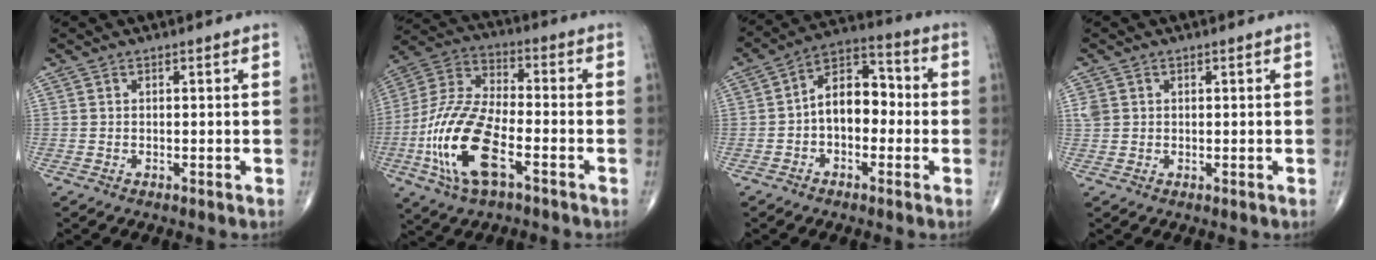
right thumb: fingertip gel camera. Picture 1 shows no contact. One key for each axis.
{"total": 18.0, "fx": -6.4, "fy": 7.8, "fz": 14.9, "tx": -0.320, "ty": 0.024, "tz": -0.121}
{"total": 10.3, "fx": -1.2, "fy": 6.7, "fz": 7.8, "tx": -0.098, "ty": 0.039, "tz": -0.036}
{"total": 2.5, "fx": 0.6, "fy": 2.2, "fz": 1.1, "tx": -0.029, "ty": 0.008, "tz": 0.017}